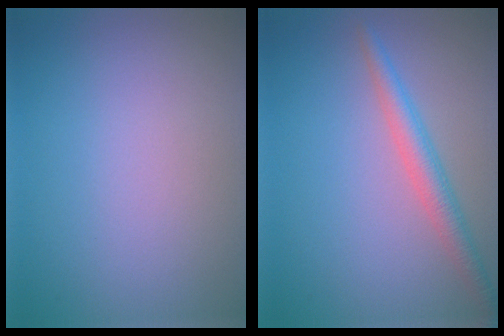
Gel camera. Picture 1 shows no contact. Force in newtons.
{"total": 2.7, "press": 2.7, "slide": 0.1}